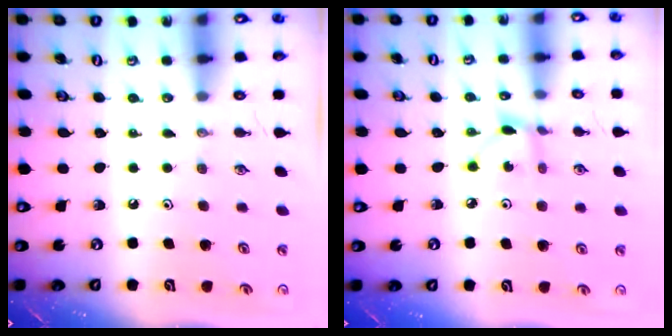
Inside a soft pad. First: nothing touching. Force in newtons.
{"total": 2.7, "press": 2.7, "slide": 0.1}